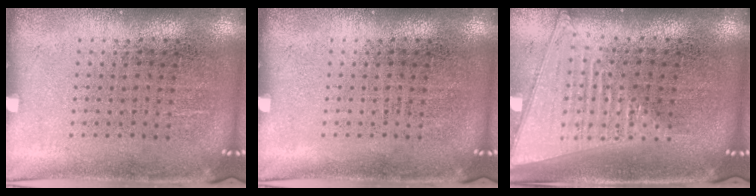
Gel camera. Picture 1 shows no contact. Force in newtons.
{"total": 0.0}
{"total": 1.8, "press": 1.6, "slide": 0.7}